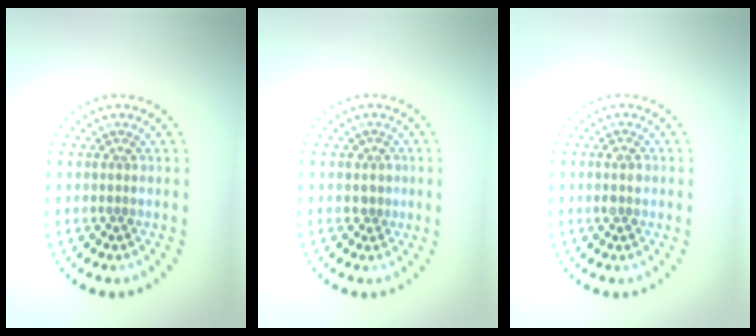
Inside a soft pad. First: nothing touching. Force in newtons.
{"total": 1.1, "press": 0.7, "slide": 0.8}
{"total": 1.0, "press": 1.0, "slide": 0.1}